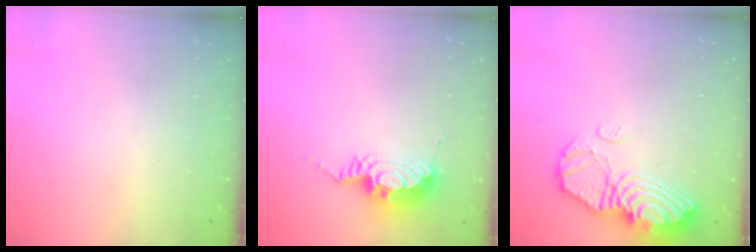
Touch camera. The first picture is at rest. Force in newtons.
{"total": 9.1, "press": 9.1, "slide": 1.1}
{"total": 15.0, "press": 14.9, "slide": 1.3}